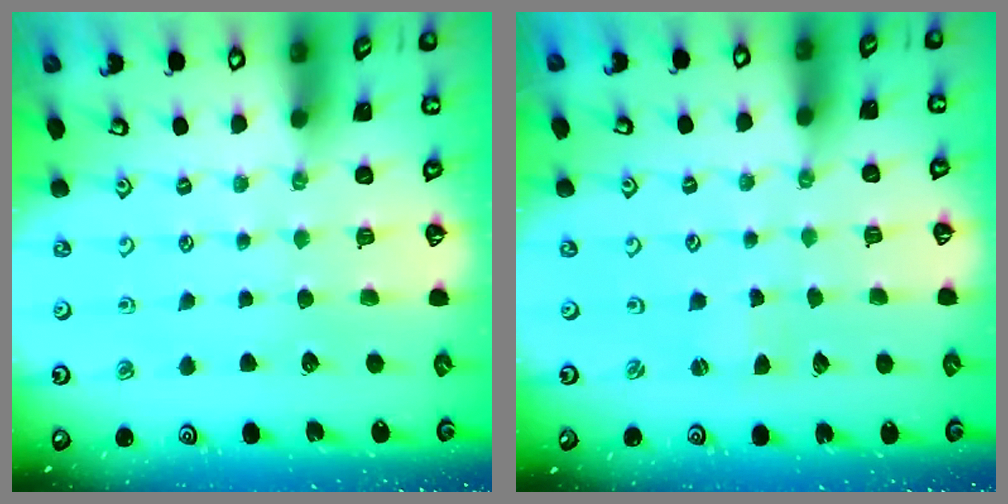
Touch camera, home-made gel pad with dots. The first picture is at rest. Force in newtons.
{"total": 1.2, "press": 1.2, "slide": 0.2}